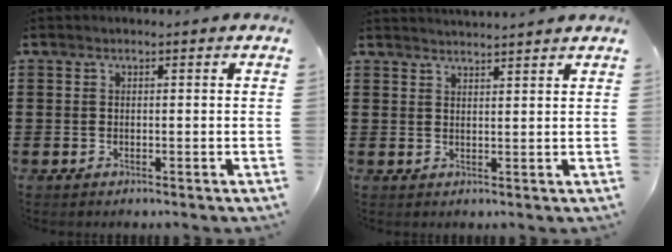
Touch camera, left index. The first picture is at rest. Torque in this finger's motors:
{"motor_torque": [-1.34, -0.80, -0.49, -0.06]}